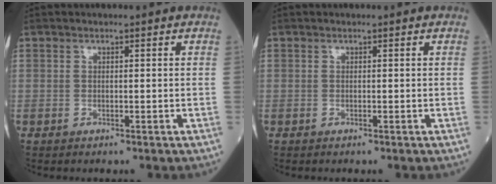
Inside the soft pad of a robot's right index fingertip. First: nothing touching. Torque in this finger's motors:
{"motor_torque": [0.00, 0.00, 0.00, 0.00]}